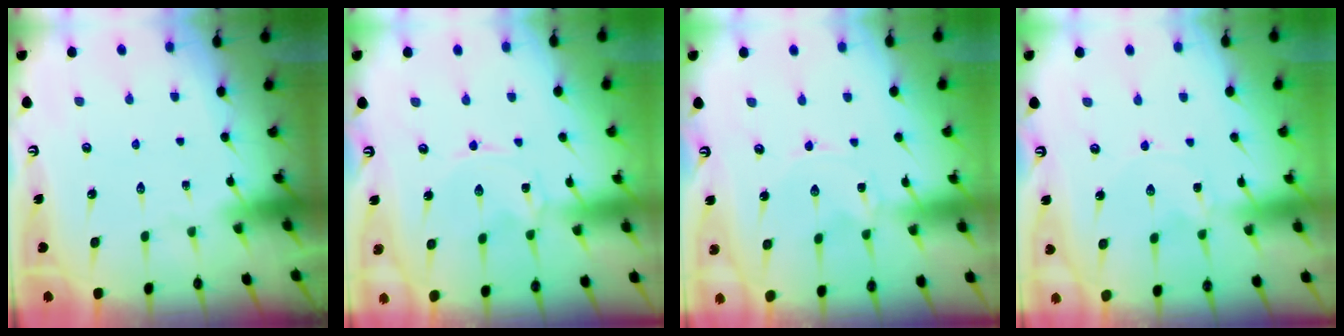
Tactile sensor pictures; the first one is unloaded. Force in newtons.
{"total": 0.0}
{"total": 0.0}
{"total": 0.6, "press": 0.6, "slide": 0.1}